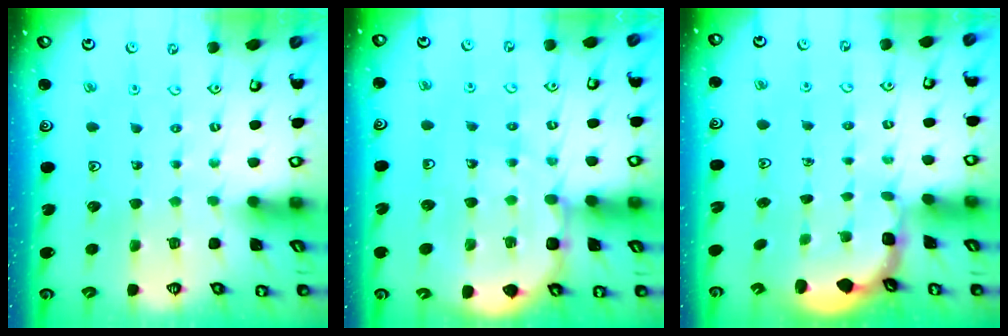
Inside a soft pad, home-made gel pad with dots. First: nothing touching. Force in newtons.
{"total": 9.3, "press": 9.1, "slide": 2.0}
{"total": 2.6, "press": 2.0, "slide": 1.7}